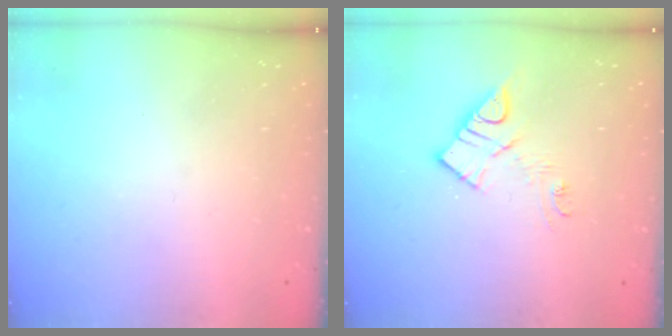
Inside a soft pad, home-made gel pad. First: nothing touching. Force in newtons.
{"total": 9.9, "press": 9.9, "slide": 0.6}